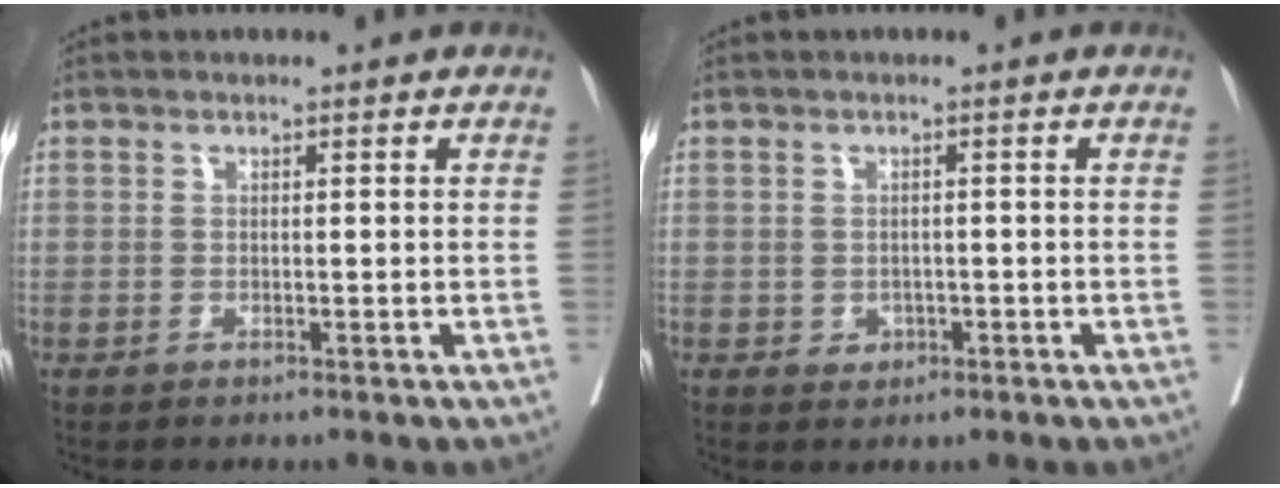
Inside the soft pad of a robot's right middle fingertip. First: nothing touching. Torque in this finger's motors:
{"motor_torque": [0.16, -0.10, 0.03, 0.00]}